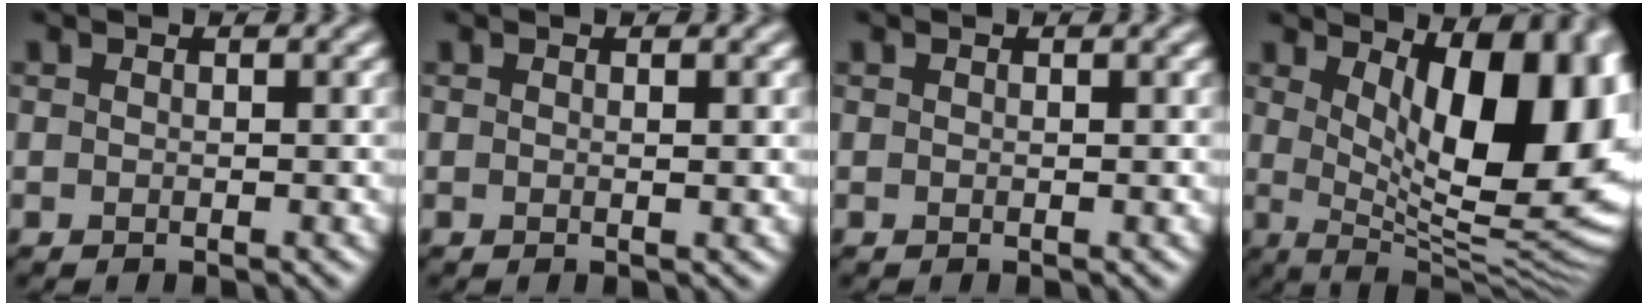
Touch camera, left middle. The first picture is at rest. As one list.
[{"total": 1.0, "force": [0.2, 0.2, 1.0], "torque": [-0.009, 0.002, 0.000]}, {"total": 0.0}, {"total": 15.0, "force": [3.4, 5.9, 13.3], "torque": [-0.146, 0.002, 0.050]}]